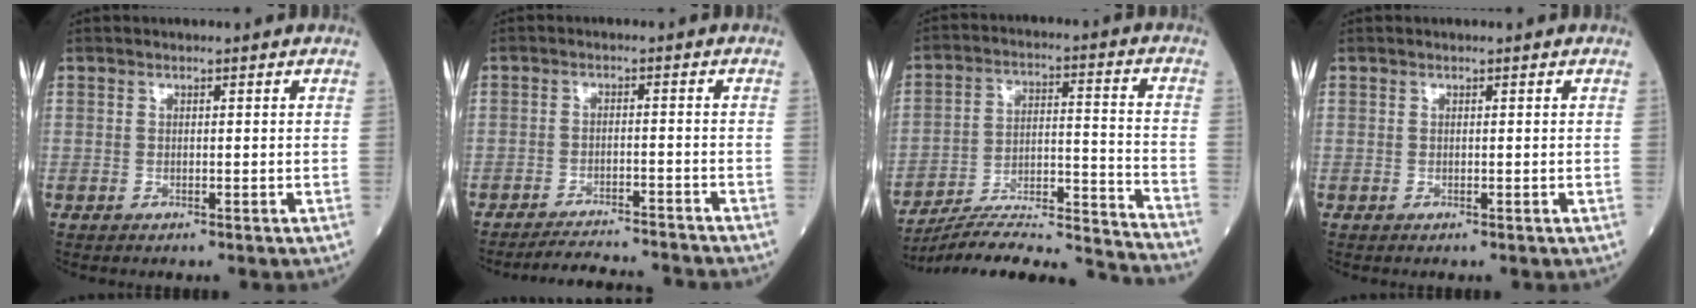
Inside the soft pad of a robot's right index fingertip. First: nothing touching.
{"total": 9.5, "force": [-9.4, -0.3, 1.9], "torque": [-0.022, -0.003, -0.140]}
{"total": 22.2, "force": [-21.1, -0.8, 6.9], "torque": [-0.092, 0.007, -0.314]}
{"total": 0.0}